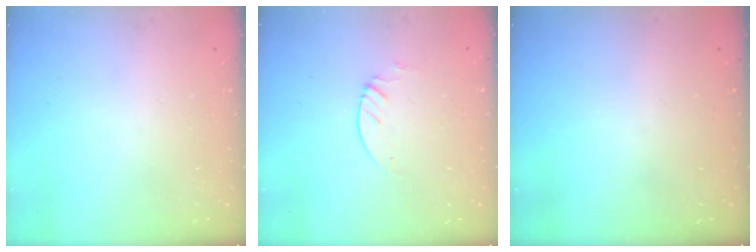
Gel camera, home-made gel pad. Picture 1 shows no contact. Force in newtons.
{"total": 2.3, "press": 2.3, "slide": 0.2}
{"total": 0.0}